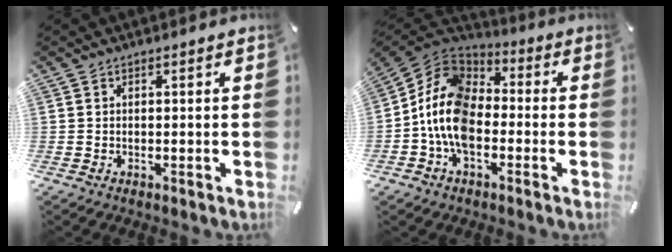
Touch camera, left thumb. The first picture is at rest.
{"total": 13.0, "force": [-4.7, 9.0, 8.1], "torque": [-0.187, 0.025, -0.095]}